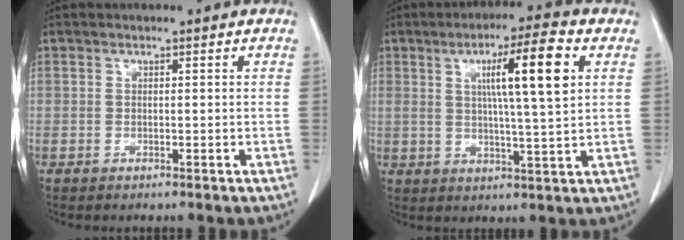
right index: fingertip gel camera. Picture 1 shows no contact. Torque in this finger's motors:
{"motor_torque": [1.56, 0.57, 0.65, 0.17]}